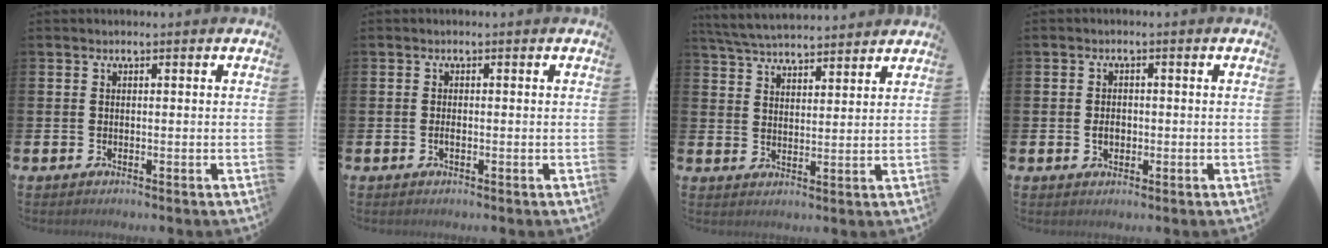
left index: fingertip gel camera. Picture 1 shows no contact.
{"total": 0.7, "force": [-0.1, 0.2, 0.7], "torque": [-0.017, 0.002, -0.002]}
{"total": 5.6, "force": [5.5, 0.6, 0.8], "torque": [-0.037, -0.028, 0.099]}
{"total": 1.9, "force": [-0.3, 1.4, 1.3], "torque": [-0.013, 0.003, -0.010]}